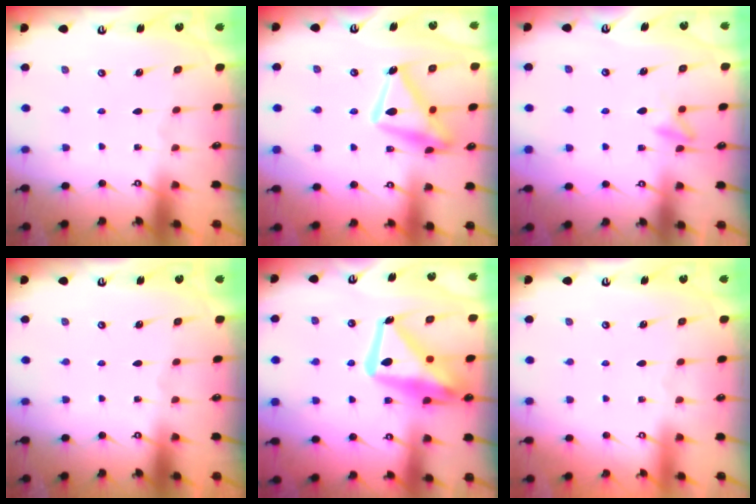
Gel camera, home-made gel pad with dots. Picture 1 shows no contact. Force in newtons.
{"total": 17.1, "press": 17.1, "slide": 1.2}
{"total": 6.7, "press": 6.6, "slide": 1.2}
{"total": 0.0}
{"total": 18.3, "press": 18.2, "slide": 1.8}
{"total": 3.9, "press": 3.9, "slide": 0.1}